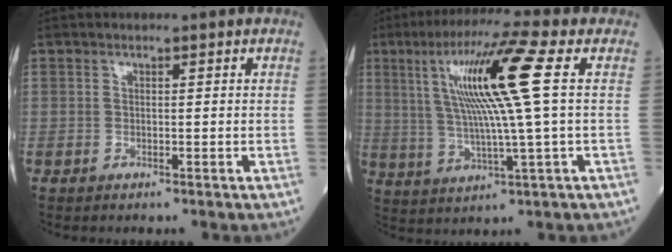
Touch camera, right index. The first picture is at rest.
{"total": 13.4, "force": [3.4, -1.1, 12.9], "torque": [-0.242, 0.012, 0.060]}